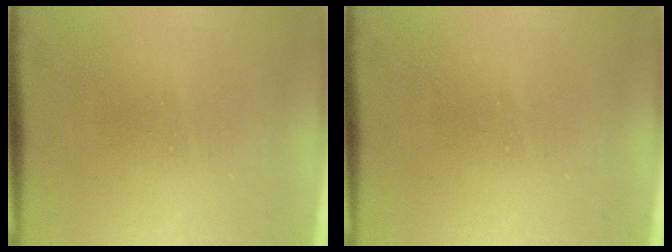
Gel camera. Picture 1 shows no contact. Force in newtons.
{"total": 0.0}